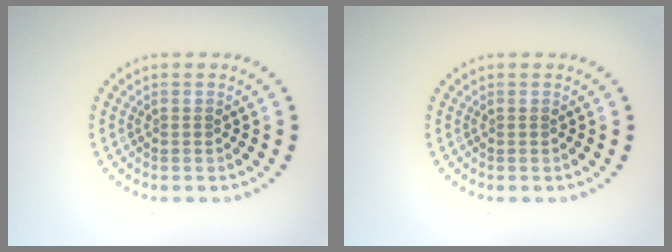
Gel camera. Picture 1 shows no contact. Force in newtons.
{"total": 0.0}